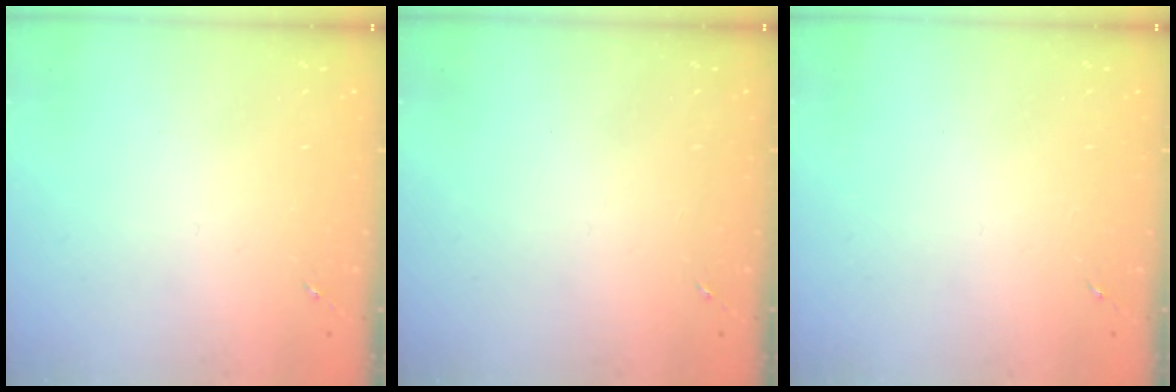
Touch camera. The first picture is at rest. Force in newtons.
{"total": 0.0}
{"total": 0.0}